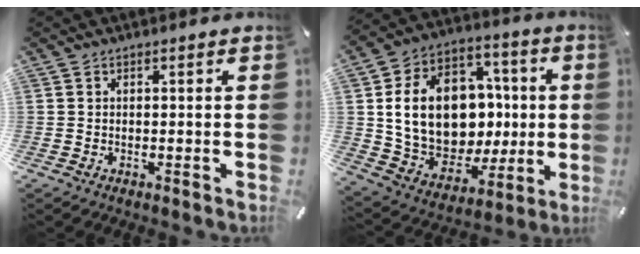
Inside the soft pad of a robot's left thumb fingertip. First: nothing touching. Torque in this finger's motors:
{"motor_torque": [2.46, 2.47, 0.99, 0.14, 0.31]}